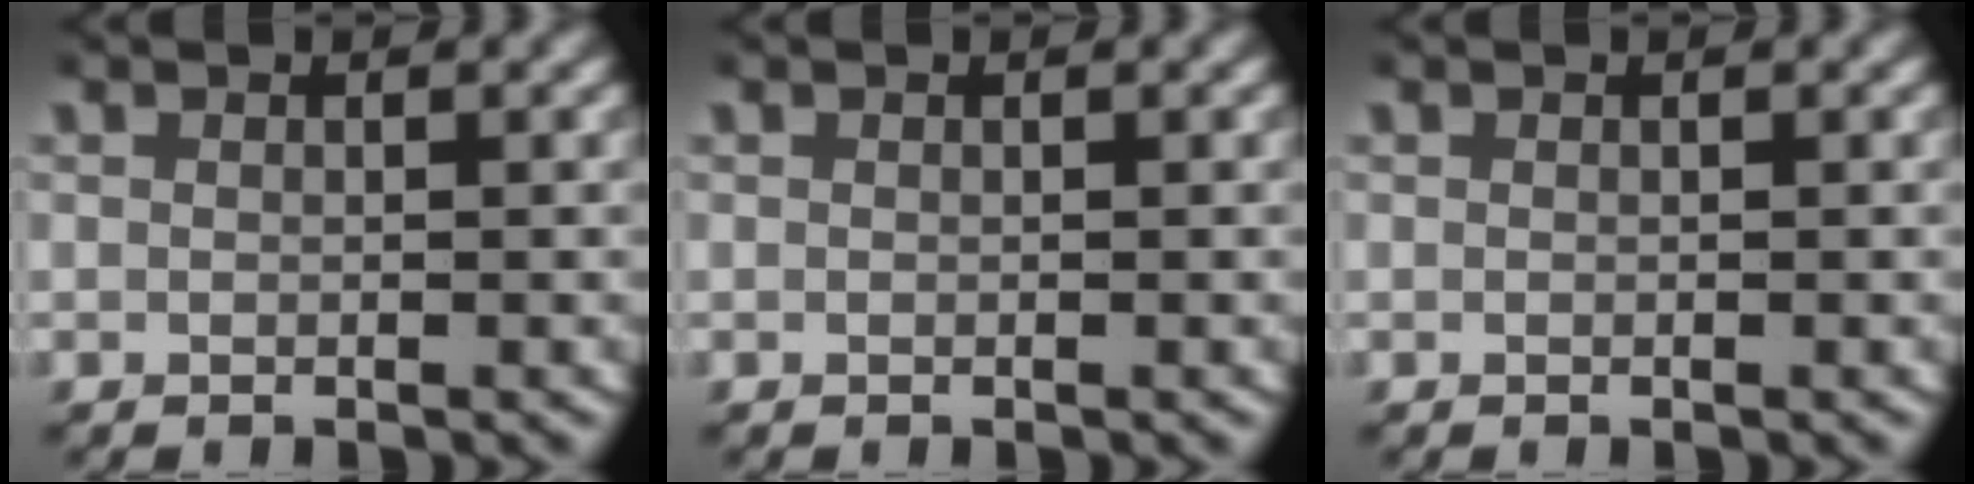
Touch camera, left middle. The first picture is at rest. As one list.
[{"total": 0.0}, {"total": 0.0}]